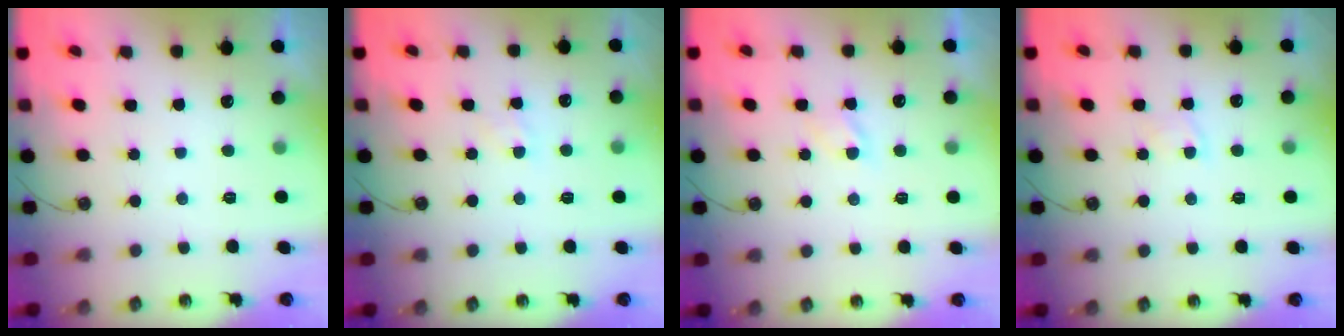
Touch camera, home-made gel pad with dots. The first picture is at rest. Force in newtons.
{"total": 4.6, "press": 4.5, "slide": 0.6}
{"total": 2.8, "press": 2.7, "slide": 0.4}
{"total": 2.8, "press": 2.8, "slide": 0.4}